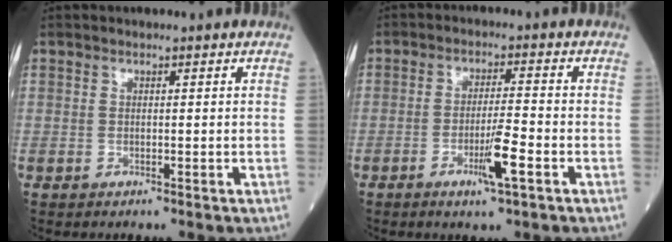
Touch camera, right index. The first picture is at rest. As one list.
[{"total": 5.5, "force": [-2.4, 0.0, 5.0], "torque": [-0.091, -0.007, -0.040]}]